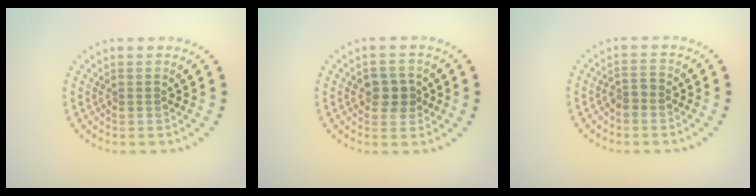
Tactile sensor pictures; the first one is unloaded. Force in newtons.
{"total": 2.4, "press": 2.3, "slide": 0.6}
{"total": 1.5, "press": 1.4, "slide": 0.6}